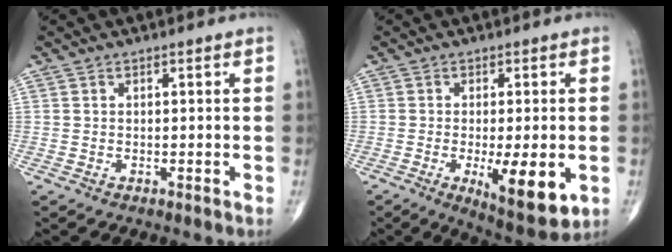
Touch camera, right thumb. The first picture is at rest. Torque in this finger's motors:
{"motor_torque": [1.58, 1.41, -0.01, -0.19, 0.27]}